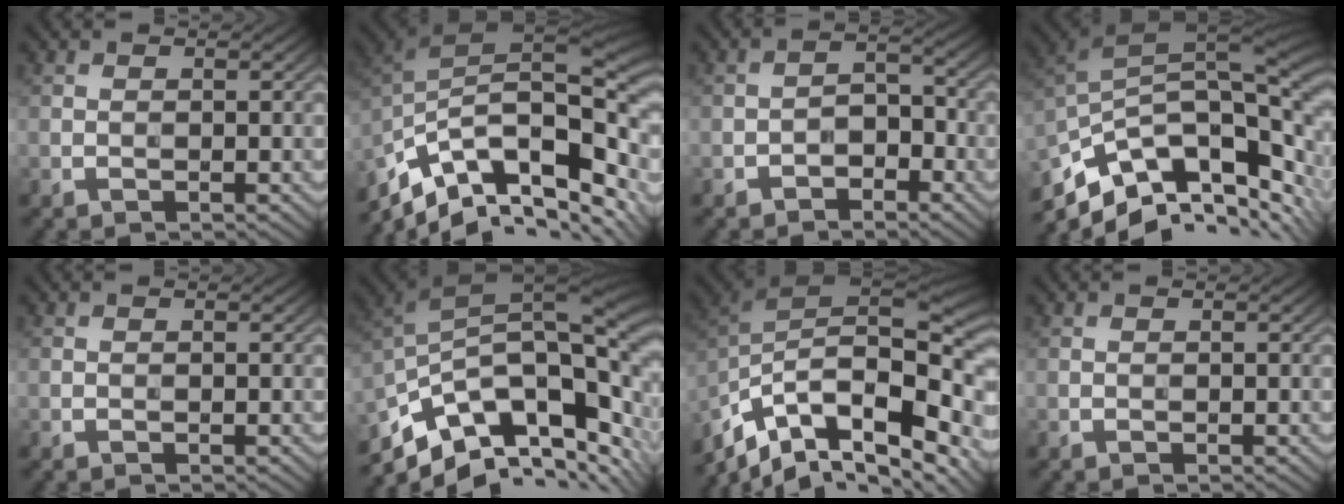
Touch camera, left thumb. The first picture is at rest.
{"total": 16.4, "force": [-6.4, 7.7, 13.0], "torque": [-0.276, -0.021, -0.098]}
{"total": 3.1, "force": [-2.1, 1.7, 1.5], "torque": [-0.021, 0.012, -0.040]}
{"total": 12.3, "force": [-5.8, 5.6, 9.2], "torque": [-0.204, -0.011, -0.094]}
{"total": 0.0}
{"total": 13.2, "force": [-5.2, 6.4, 10.3], "torque": [-0.206, -0.006, -0.088]}
{"total": 15.5, "force": [-6.6, 8.2, 11.4], "torque": [-0.270, -0.025, -0.111]}
{"total": 0.0}